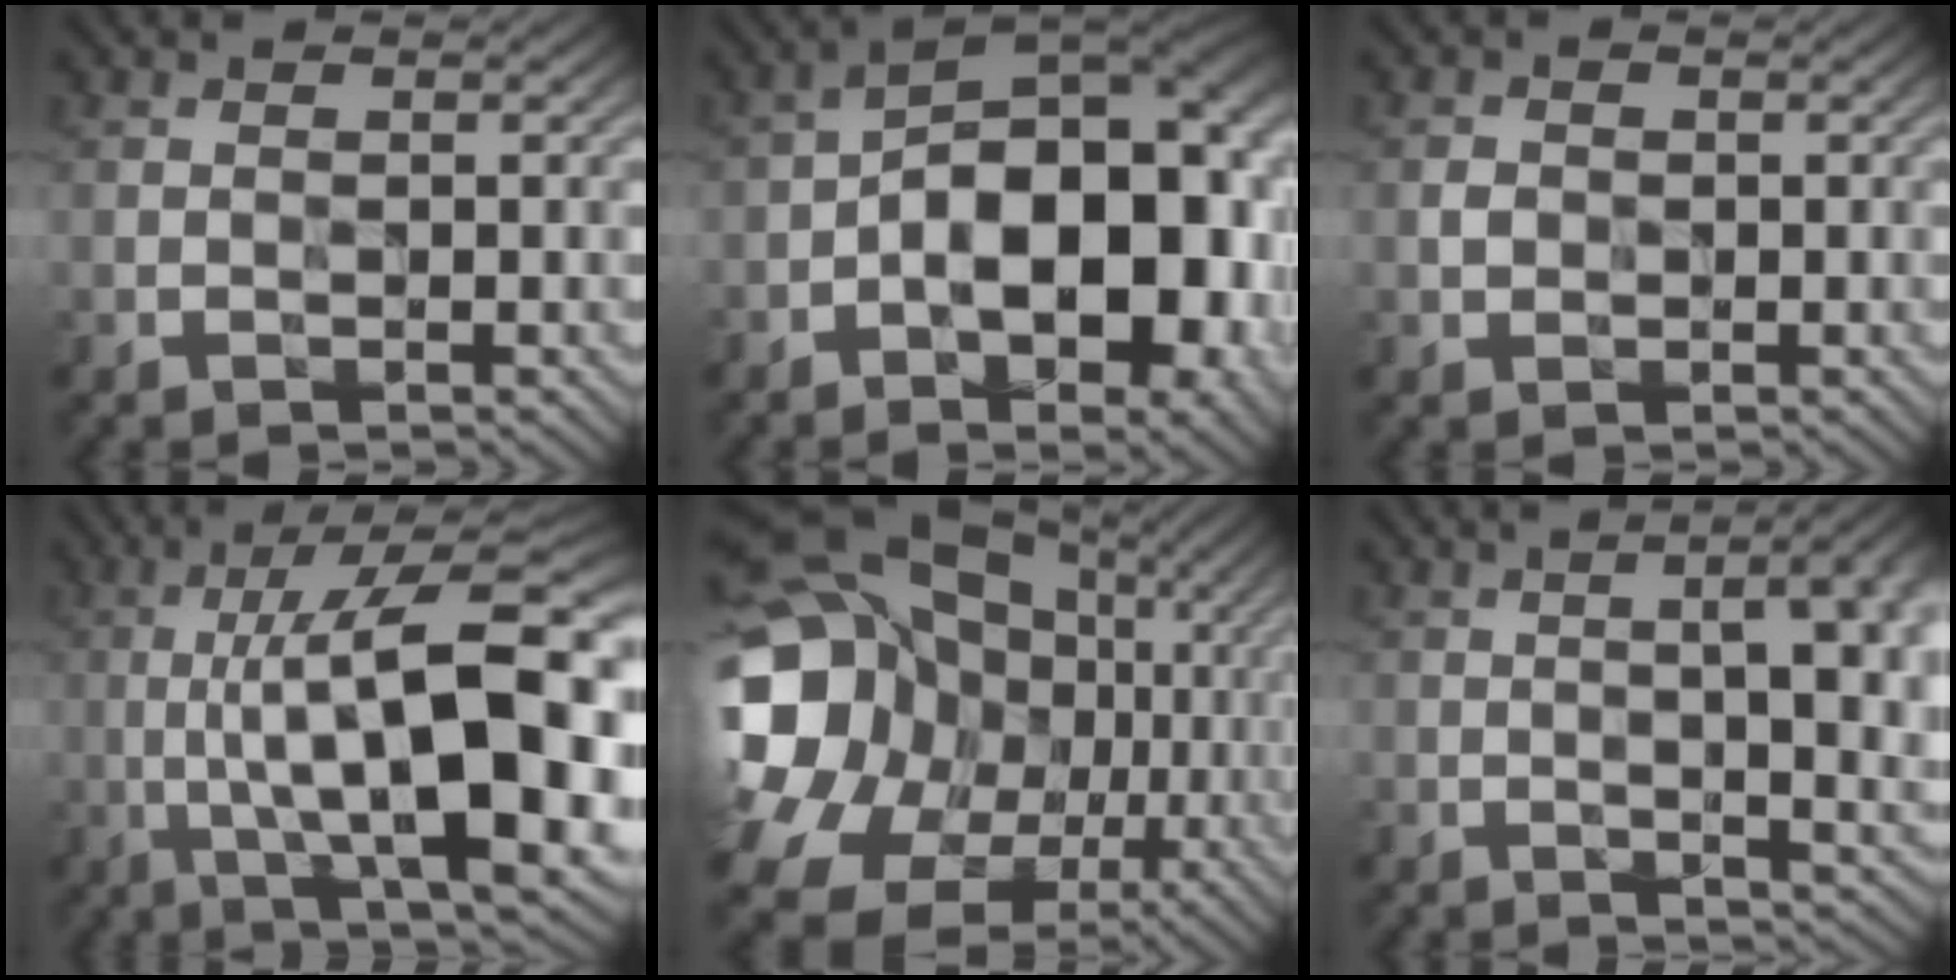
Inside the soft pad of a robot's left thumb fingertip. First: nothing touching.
{"total": 19.2, "force": [-3.4, 10.2, 15.9], "torque": [-0.197, 0.001, -0.056]}
{"total": 1.2, "force": [-0.1, 1.1, 0.5], "torque": [-0.009, -0.002, -0.005]}
{"total": 19.9, "force": [-1.2, 5.9, 18.9], "torque": [-0.310, 0.019, -0.014]}
{"total": 22.0, "force": [-2.7, 18.7, 11.2], "torque": [-0.264, -0.002, -0.063]}
{"total": 14.4, "force": [1.9, 5.4, 13.2], "torque": [-0.144, 0.040, 0.024]}